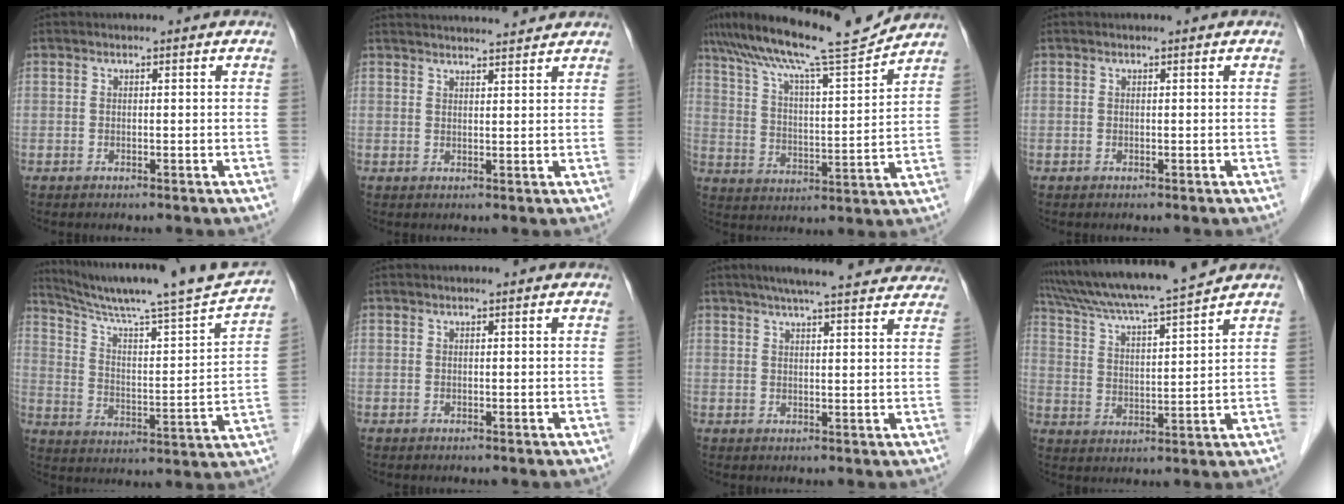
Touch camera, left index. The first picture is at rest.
{"total": 10.1, "force": [9.7, 0.3, 2.9], "torque": [-0.041, 0.022, 0.126]}
{"total": 15.4, "force": [13.5, -0.2, 7.3], "torque": [-0.130, 0.004, 0.216]}
{"total": 0.5, "force": [0.5, 0.0, 0.2], "torque": [-0.004, 0.004, 0.009]}
{"total": 21.5, "force": [19.5, -0.9, 9.0], "torque": [-0.151, -0.039, 0.283]}
{"total": 1.6, "force": [1.5, 0.0, 0.5], "torque": [-0.010, 0.011, 0.019]}
{"total": 19.6, "force": [17.5, 2.4, 8.5], "torque": [-0.118, 0.027, 0.217]}
{"total": 14.6, "force": [13.3, -1.3, 6.1], "torque": [-0.115, 0.003, 0.219]}